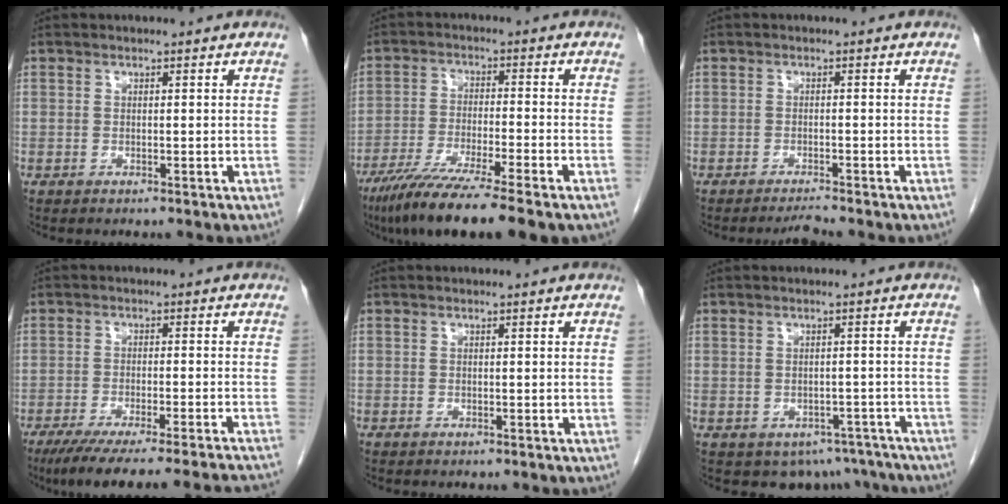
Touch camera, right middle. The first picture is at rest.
{"total": 12.9, "force": [-9.4, 0.0, 8.8], "torque": [-0.150, -0.039, -0.154]}
{"total": 1.6, "force": [-1.5, -0.5, 0.2], "torque": [-0.006, -0.007, -0.025]}
{"total": 19.7, "force": [-17.7, -0.4, 8.7], "torque": [-0.088, -0.044, -0.241]}
{"total": 0.0}
{"total": 6.6, "force": [-5.1, 4.1, 1.1], "torque": [0.011, 0.010, -0.060]}